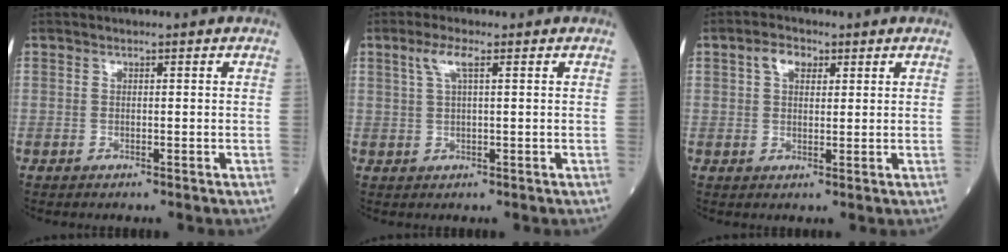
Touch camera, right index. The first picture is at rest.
{"total": 3.3, "force": [1.7, 0.5, 2.8], "torque": [-0.067, 0.012, 0.038]}
{"total": 3.6, "force": [1.8, 2.2, 2.2], "torque": [-0.044, 0.013, 0.034]}